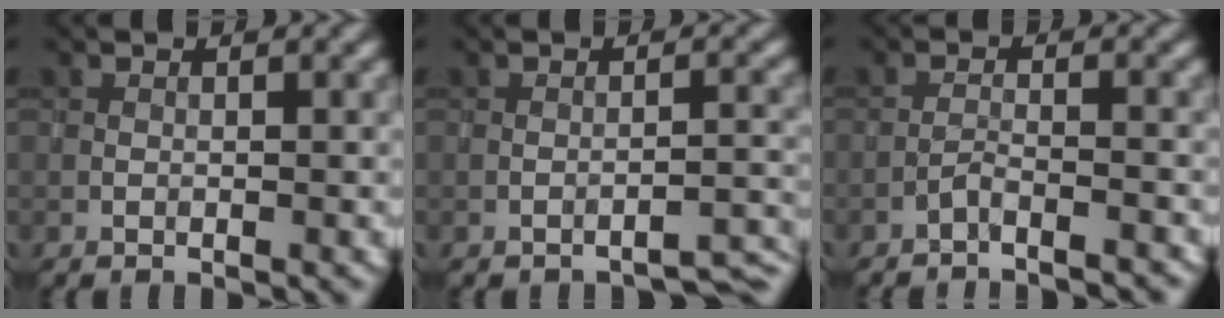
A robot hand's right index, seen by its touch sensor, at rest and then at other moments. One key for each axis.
{"total": 2.8, "fx": -2.6, "fy": 0.2, "fz": 0.8, "tx": -0.007, "ty": 0.001, "tz": -0.036}
{"total": 1.8, "fx": -1.7, "fy": -0.1, "fz": 0.6, "tx": -0.006, "ty": 0.002, "tz": -0.034}